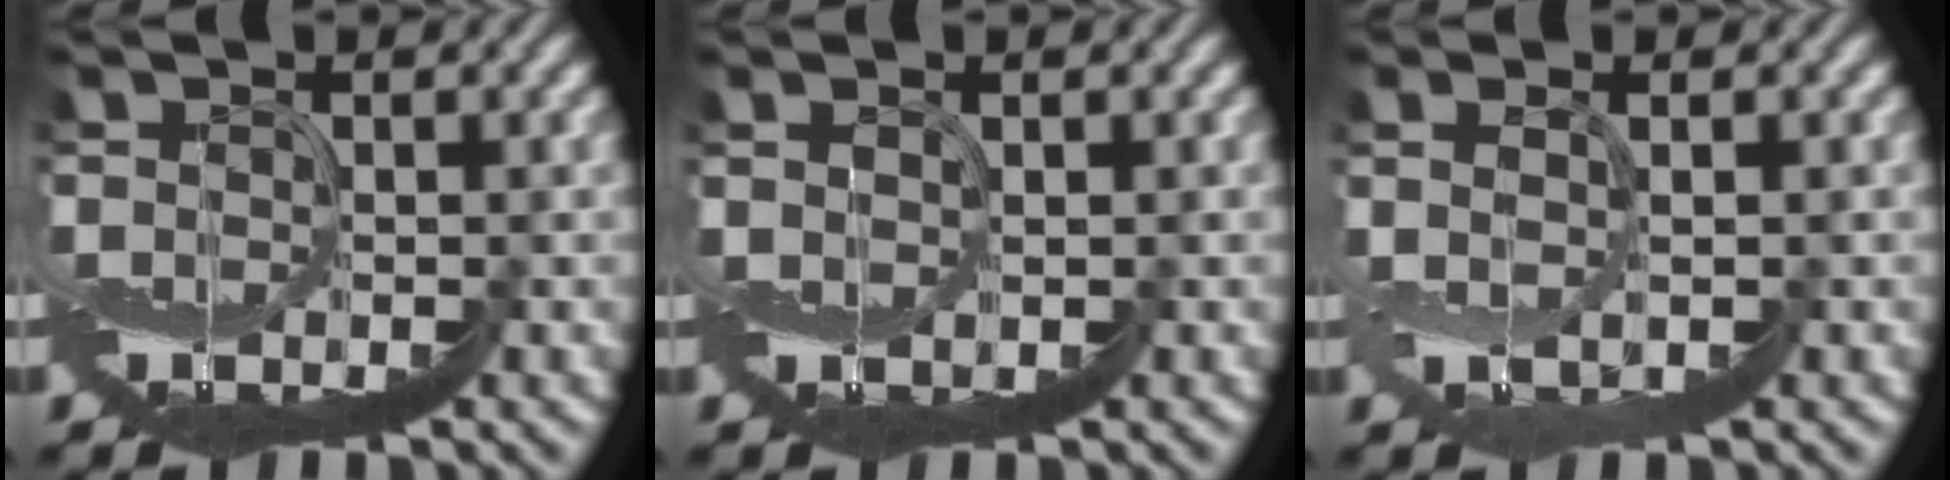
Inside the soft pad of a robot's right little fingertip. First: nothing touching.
{"total": 1.9, "force": [1.8, 0.3, 0.6], "torque": [-0.015, -0.010, 0.040]}
{"total": 3.0, "force": [2.4, -1.7, -0.1], "torque": [-0.018, 0.008, 0.049]}